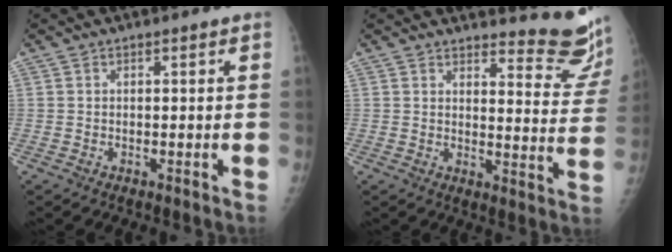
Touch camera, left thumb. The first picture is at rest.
{"total": 12.5, "force": [12.2, 1.7, 2.4], "torque": [-0.004, -0.144, 0.125]}